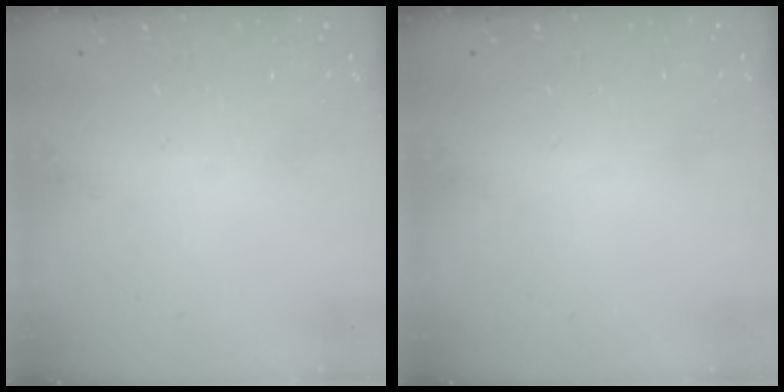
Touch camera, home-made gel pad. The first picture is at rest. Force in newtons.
{"total": 0.0}